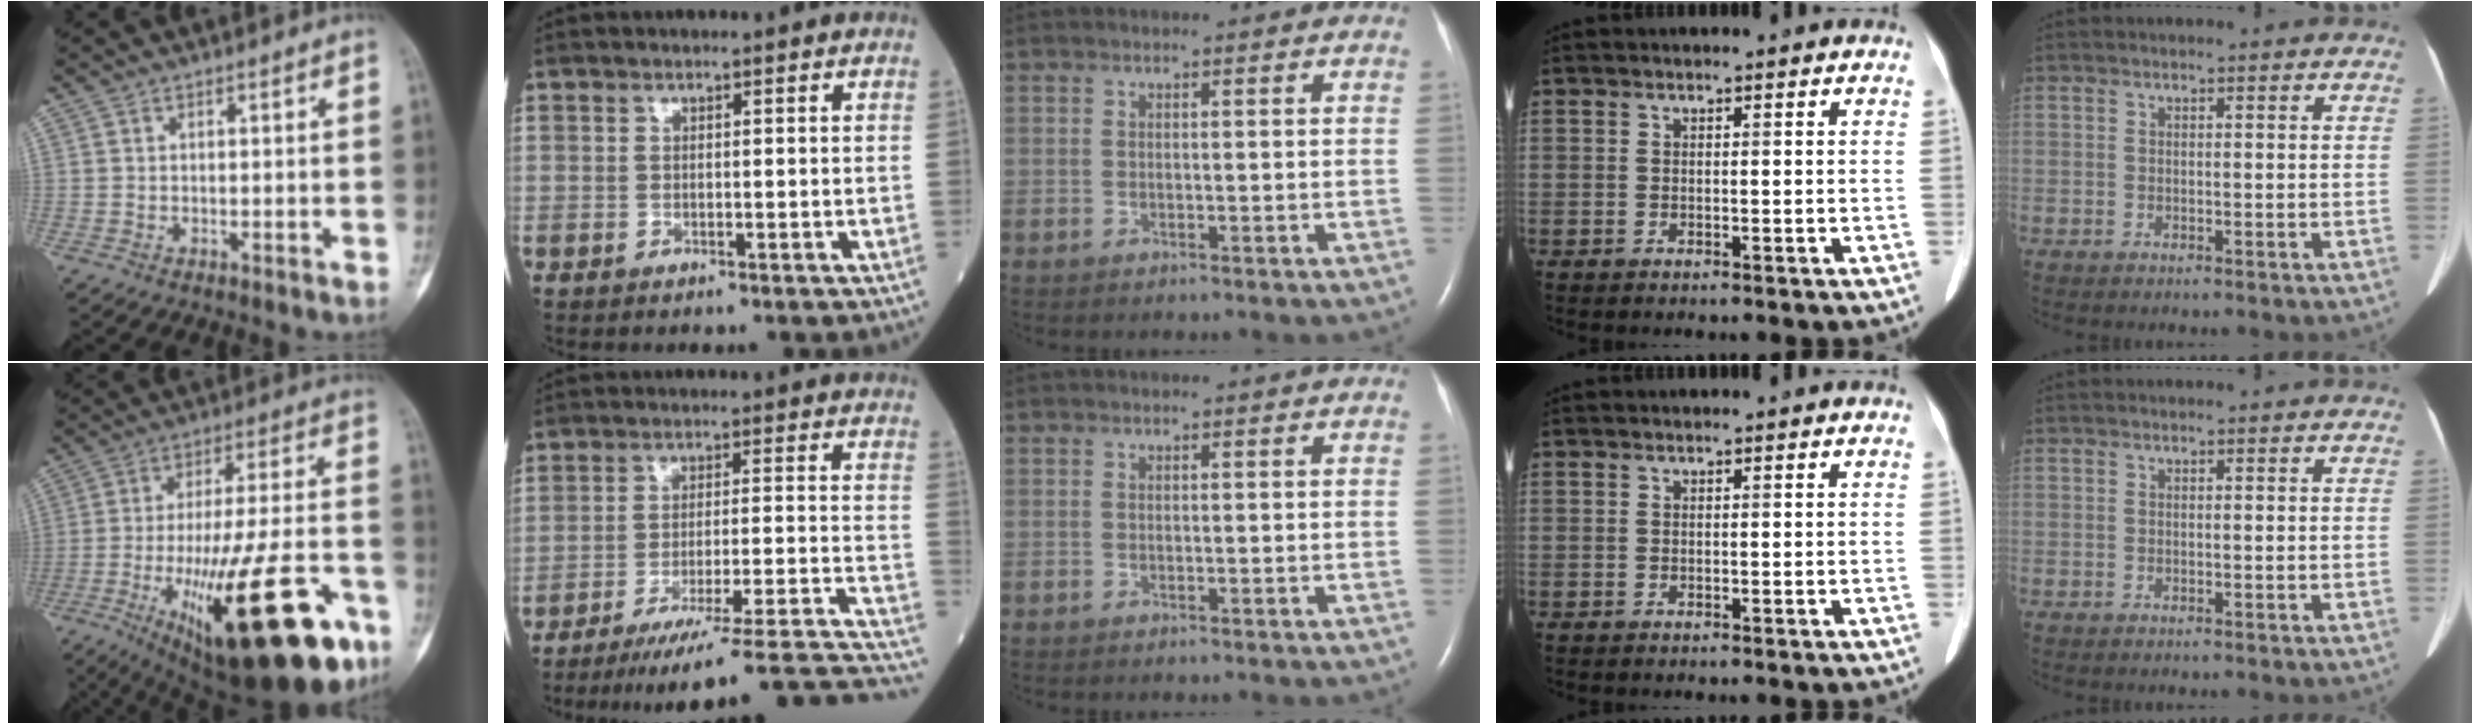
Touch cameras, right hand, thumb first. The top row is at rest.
{"thumb": {"total": 31.1, "force": [-13.4, 9.6, 26.3], "torque": [-0.364, 0.038, -0.189]}, "index": {"total": 26.0, "force": [-23.9, -1.8, 9.9], "torque": [-0.061, -0.019, -0.323]}}